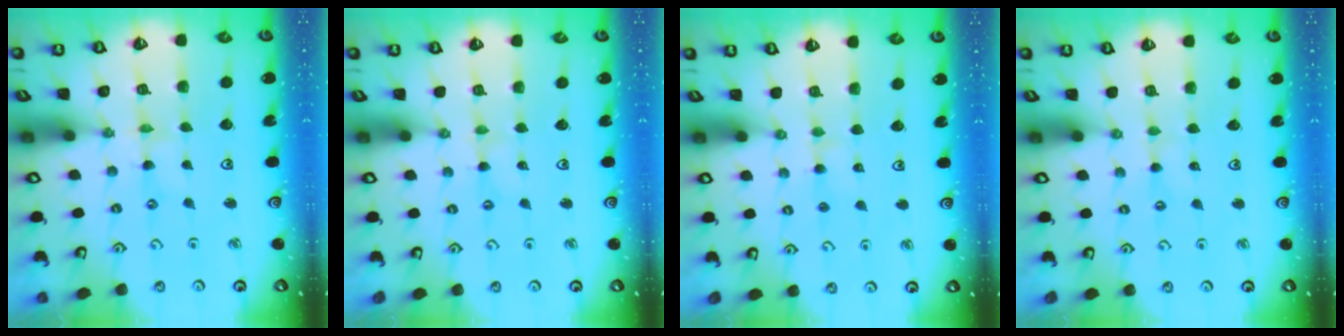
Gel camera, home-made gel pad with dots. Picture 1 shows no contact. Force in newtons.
{"total": 1.0, "press": 0.9, "slide": 0.2}
{"total": 3.0, "press": 3.0, "slide": 0.3}
{"total": 1.1, "press": 1.0, "slide": 0.3}